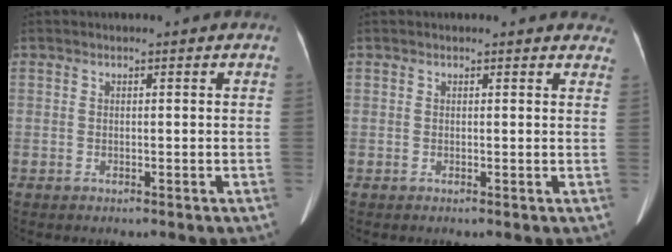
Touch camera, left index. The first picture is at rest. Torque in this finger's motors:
{"motor_torque": [0.62, -0.90, 0.21, 0.01]}